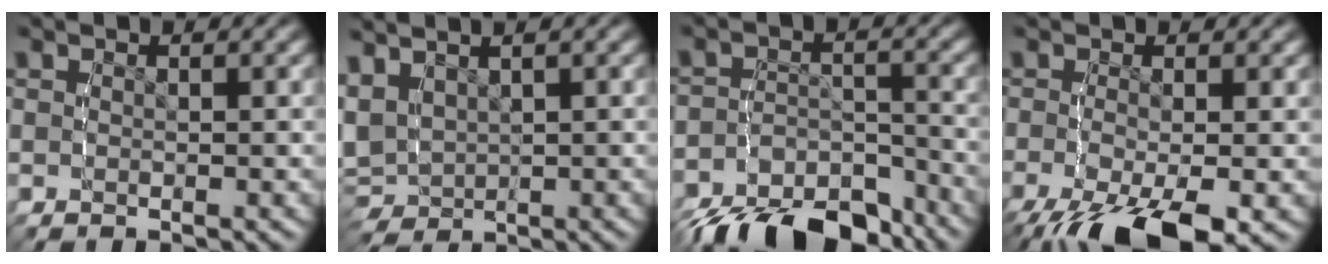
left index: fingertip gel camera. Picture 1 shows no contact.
{"total": 5.6, "force": [0.9, 4.9, 2.5], "torque": [-0.095, -0.031, 0.035]}
{"total": 8.4, "force": [-7.3, 2.9, 3.1], "torque": [-0.032, -0.012, -0.119]}
{"total": 6.4, "force": [-3.7, 2.3, 4.7], "torque": [-0.112, -0.034, -0.044]}